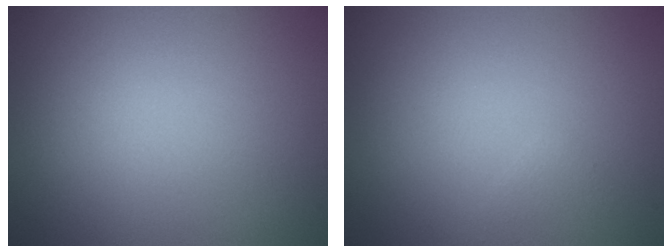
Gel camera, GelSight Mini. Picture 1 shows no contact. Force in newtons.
{"total": 0.5, "press": 0.5, "slide": 0.1}